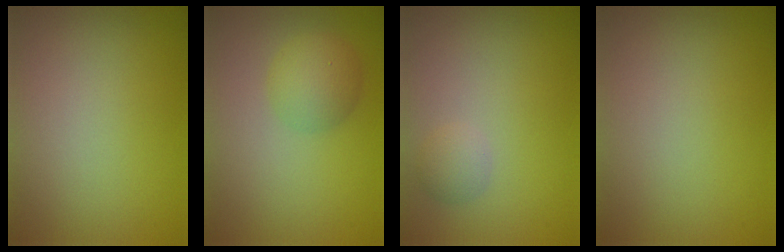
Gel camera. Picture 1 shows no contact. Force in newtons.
{"total": 3.0, "press": 3.0, "slide": 0.1}
{"total": 1.3, "press": 1.3, "slide": 0.1}
{"total": 0.0}